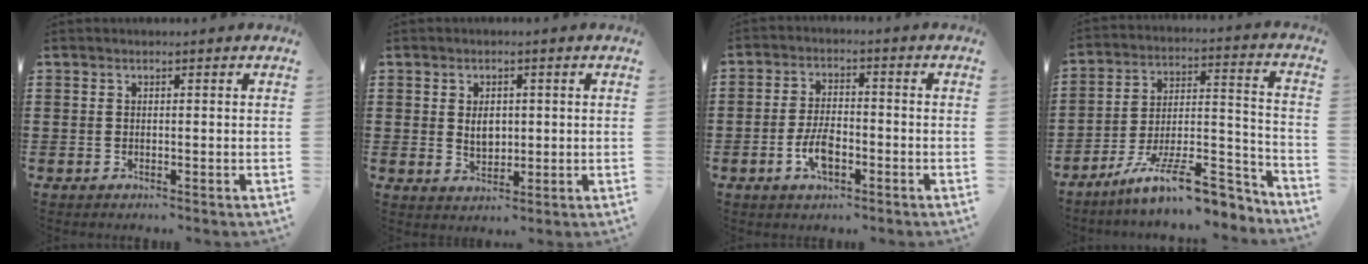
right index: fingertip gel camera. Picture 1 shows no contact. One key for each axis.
{"total": 3.2, "fx": 0.2, "fy": 2.0, "fz": 2.5, "tx": -0.045, "ty": 0.004, "tz": 0.002}
{"total": 5.3, "fx": -2.0, "fy": 2.4, "fz": 4.3, "tx": -0.101, "ty": -0.003, "tz": -0.042}
{"total": 14.6, "fx": -10.6, "fy": 3.6, "fz": 9.4, "tx": -0.147, "ty": 0.035, "tz": -0.183}